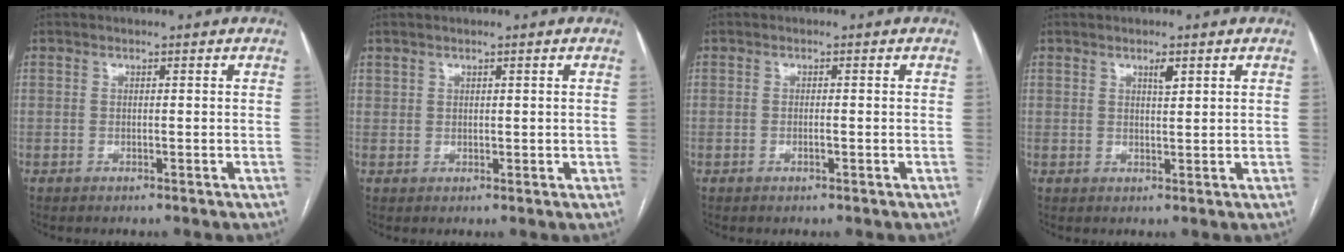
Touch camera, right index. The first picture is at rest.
{"total": 1.1, "force": [0.8, 0.8, 0.2], "torque": [0.005, -0.001, 0.014]}
{"total": 0.9, "force": [-0.4, 0.1, 0.8], "torque": [-0.016, 0.000, -0.005]}
{"total": 1.7, "force": [1.1, 0.4, 1.2], "torque": [-0.022, -0.002, 0.019]}